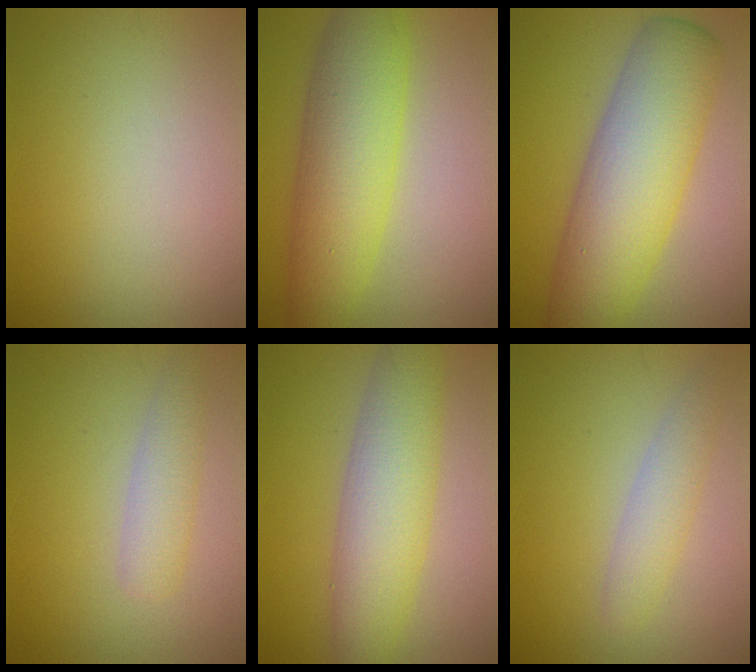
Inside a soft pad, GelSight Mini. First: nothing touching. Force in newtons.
{"total": 7.8, "press": 7.8, "slide": 0.2}
{"total": 9.8, "press": 9.8, "slide": 0.3}
{"total": 2.6, "press": 2.6, "slide": 0.2}
{"total": 6.7, "press": 6.7, "slide": 0.3}
{"total": 2.6, "press": 2.6, "slide": 0.2}